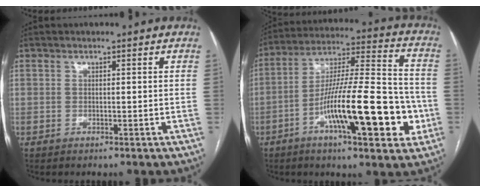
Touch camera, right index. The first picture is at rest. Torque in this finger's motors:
{"motor_torque": [1.22, -0.92, 1.05, 0.21]}